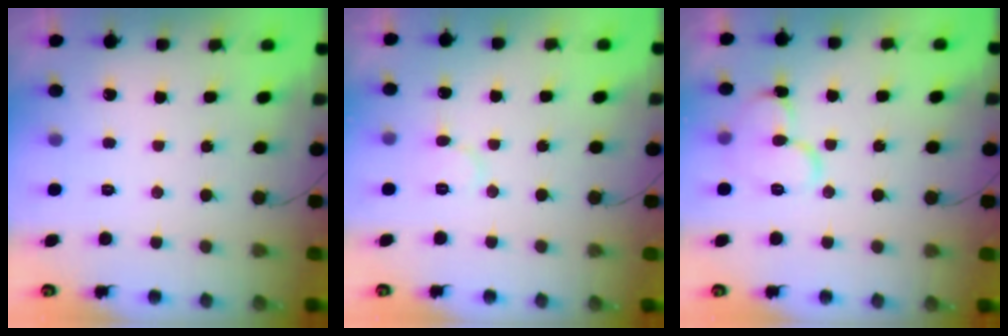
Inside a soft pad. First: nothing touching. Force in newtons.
{"total": 6.1, "press": 6.1, "slide": 0.5}
{"total": 11.4, "press": 11.3, "slide": 1.2}